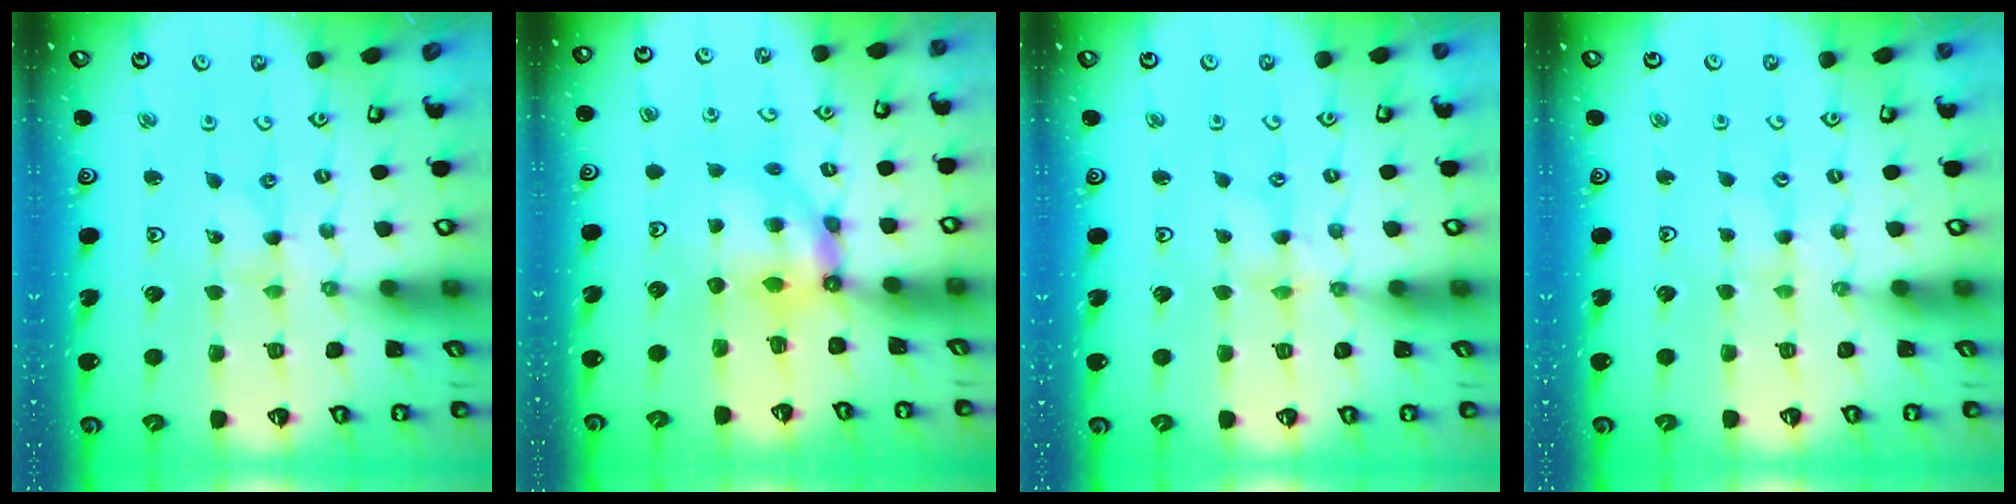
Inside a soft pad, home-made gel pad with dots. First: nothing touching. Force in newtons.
{"total": 6.9, "press": 6.9, "slide": 0.2}
{"total": 1.1, "press": 1.1, "slide": 0.2}
{"total": 1.2, "press": 1.2, "slide": 0.2}